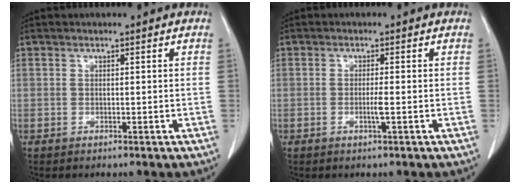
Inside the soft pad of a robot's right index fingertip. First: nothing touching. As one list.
[{"total": 1.7, "force": [-0.6, -0.3, 1.5], "torque": [-0.031, -0.003, -0.012]}]